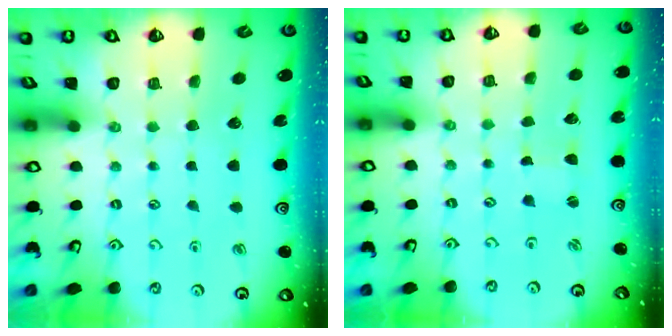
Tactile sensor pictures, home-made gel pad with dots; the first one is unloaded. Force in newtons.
{"total": 0.0}